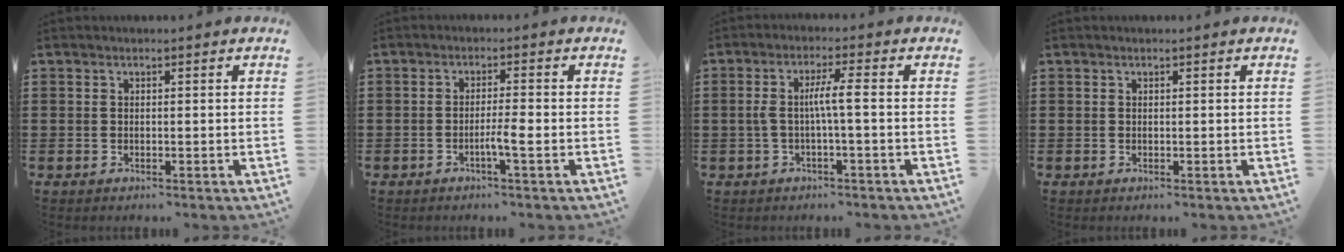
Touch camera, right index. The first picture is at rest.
{"total": 3.1, "force": [-1.3, 0.0, 2.8], "torque": [-0.055, -0.005, -0.027]}
{"total": 4.4, "force": [-0.4, 0.1, 4.4], "torque": [-0.092, -0.001, -0.015]}
{"total": 0.0}